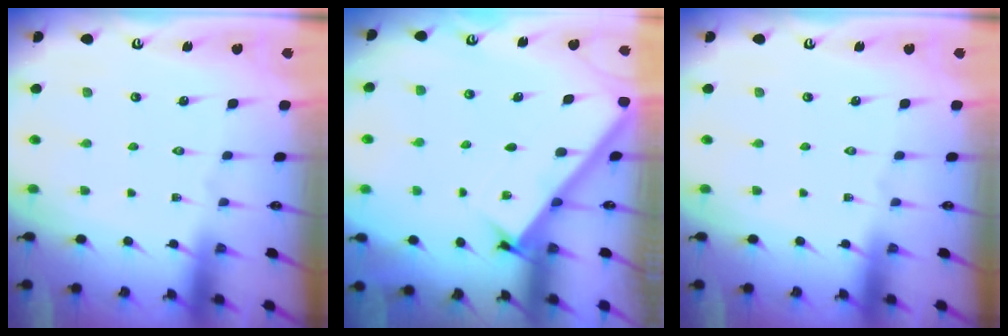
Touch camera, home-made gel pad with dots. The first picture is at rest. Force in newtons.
{"total": 2.7, "press": 2.7, "slide": 0.3}
{"total": 0.0}